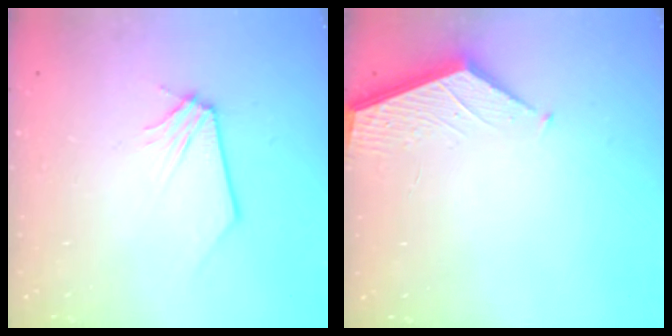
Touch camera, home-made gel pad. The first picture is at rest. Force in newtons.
{"total": 2.2, "press": 2.2, "slide": 0.2}